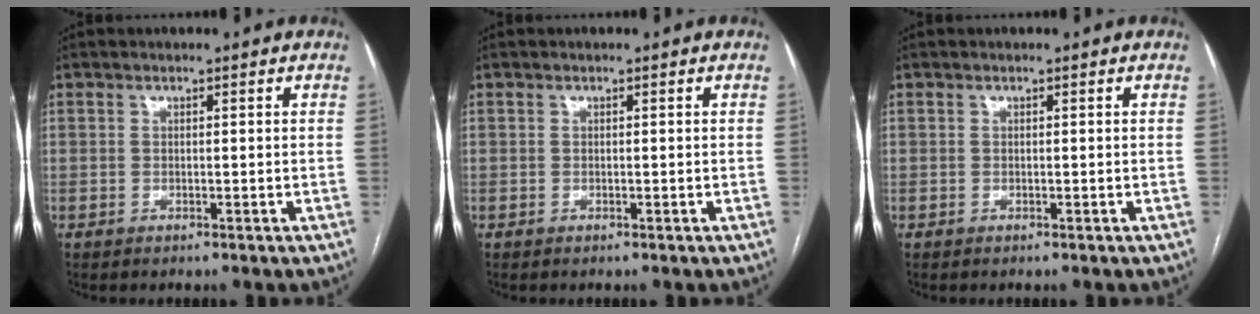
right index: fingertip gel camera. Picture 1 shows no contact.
{"total": 0.0}
{"total": 0.0}